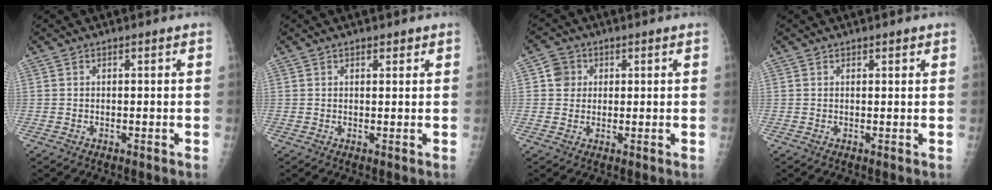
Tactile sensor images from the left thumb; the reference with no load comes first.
{"total": 1.5, "force": [1.0, 0.8, 0.7], "torque": [0.000, -0.004, 0.011]}
{"total": 4.0, "force": [1.0, 3.7, 1.0], "torque": [0.004, 0.001, 0.012]}
{"total": 0.9, "force": [0.7, 0.4, 0.4], "torque": [0.001, -0.003, 0.006]}